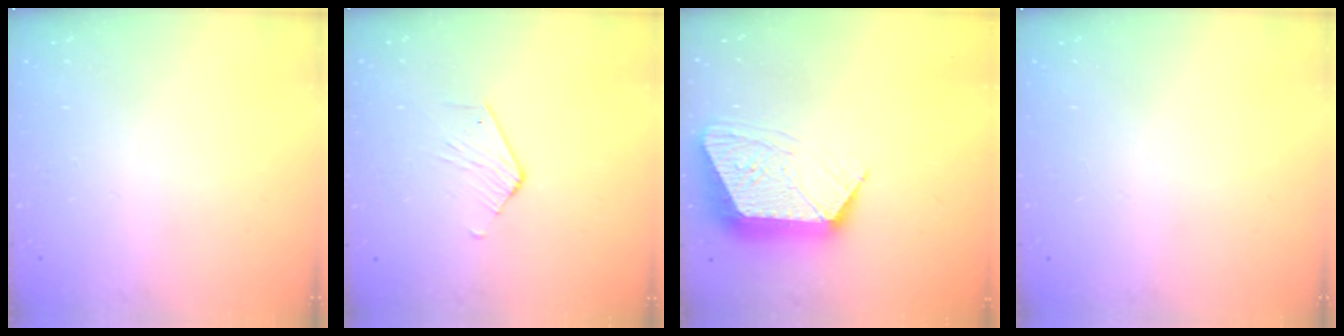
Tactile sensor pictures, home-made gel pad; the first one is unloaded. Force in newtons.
{"total": 2.5, "press": 2.5, "slide": 0.2}
{"total": 13.0, "press": 13.0, "slide": 0.9}
{"total": 0.0}